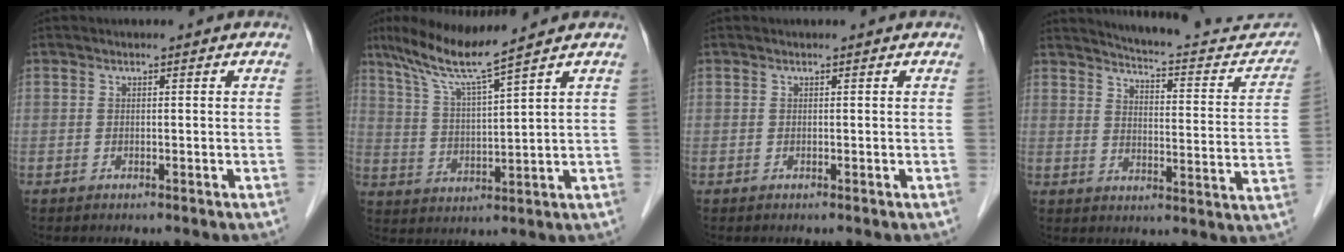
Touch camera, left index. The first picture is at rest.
{"total": 8.7, "force": [6.8, -1.5, 5.2], "torque": [-0.100, -0.002, 0.129]}
{"total": 0.0}
{"total": 18.8, "force": [17.8, 3.0, 5.4], "torque": [-0.058, -0.055, 0.209]}